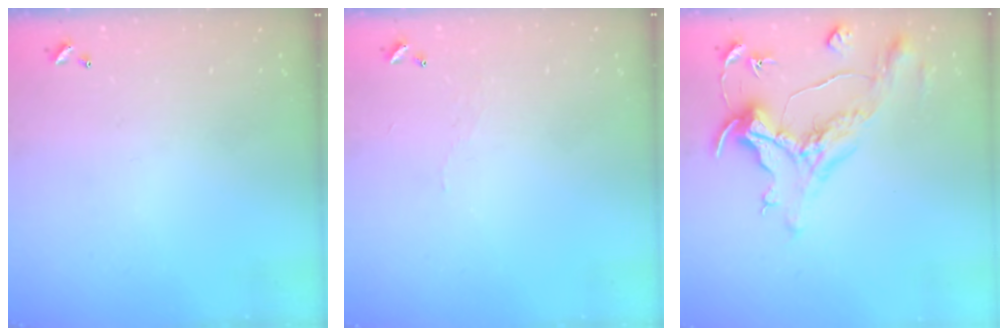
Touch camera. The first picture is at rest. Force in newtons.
{"total": 2.0, "press": 1.9, "slide": 0.4}
{"total": 1.5, "press": 0.8, "slide": 1.2}